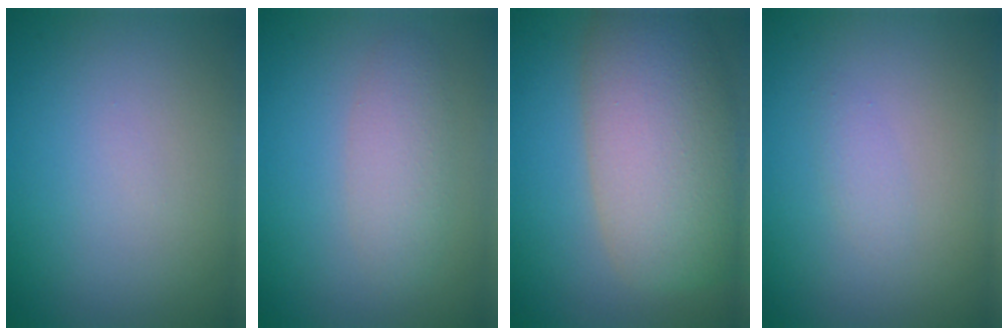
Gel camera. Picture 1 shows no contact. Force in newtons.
{"total": 2.6, "press": 2.6, "slide": 0.2}
{"total": 9.6, "press": 9.6, "slide": 0.7}
{"total": 0.8, "press": 0.8, "slide": 0.0}